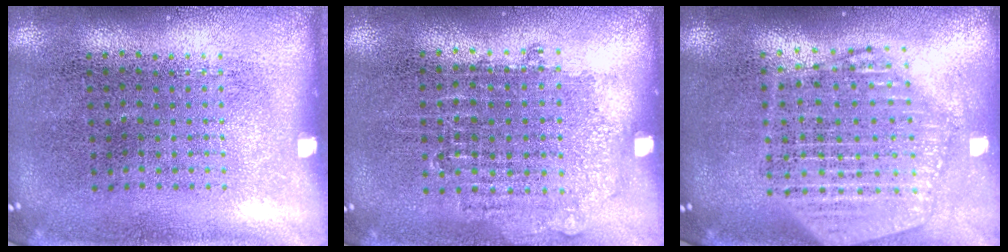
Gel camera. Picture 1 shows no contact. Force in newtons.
{"total": 0.8, "press": 0.7, "slide": 0.3}
{"total": 2.4, "press": 2.0, "slide": 1.2}